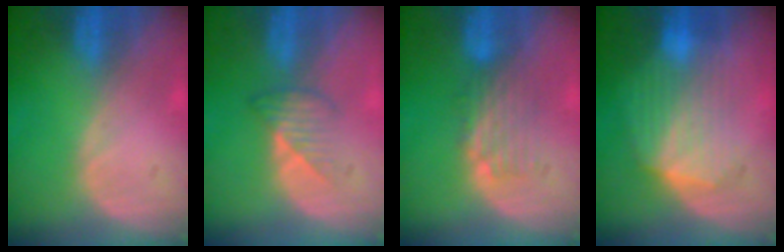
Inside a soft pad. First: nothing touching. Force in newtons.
{"total": 3.5, "press": 3.2, "slide": 1.4}
{"total": 4.7, "press": 4.0, "slide": 2.5}
{"total": 7.4, "press": 7.4, "slide": 0.2}